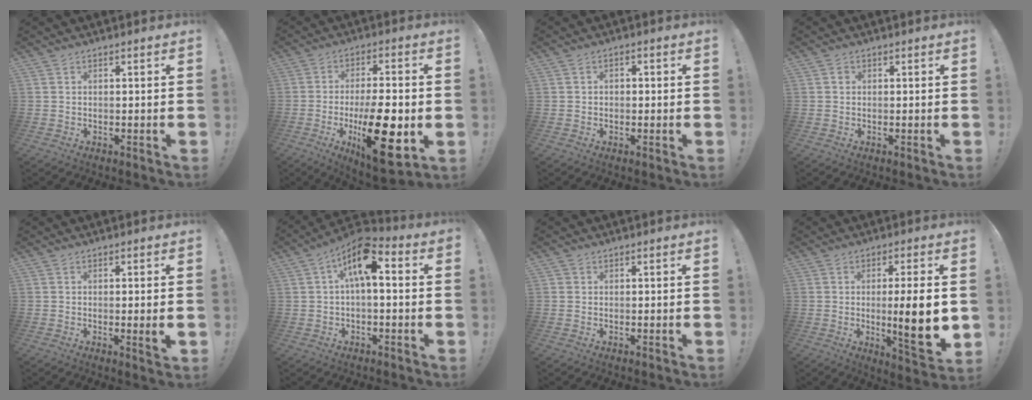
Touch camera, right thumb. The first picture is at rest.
{"total": 19.1, "force": [-4.8, 6.5, 17.3], "torque": [-0.279, 0.011, -0.066]}
{"total": 1.8, "force": [-0.9, 1.4, 0.8], "torque": [-0.018, 0.009, -0.017]}
{"total": 0.9, "force": [0.0, 0.8, 0.2], "torque": [0.002, 0.001, -0.001]}
{"total": 3.0, "force": [-0.2, -0.1, 3.0], "torque": [-0.038, -0.012, -0.004]}
{"total": 10.6, "force": [3.0, 4.4, 9.2], "torque": [-0.147, -0.005, 0.053]}
{"total": 0.6, "force": [0.2, 0.5, 0.1], "torque": [-0.003, 0.002, 0.005]}
{"total": 13.5, "force": [-0.9, 2.2, 13.3], "torque": [-0.192, -0.017, -0.016]}